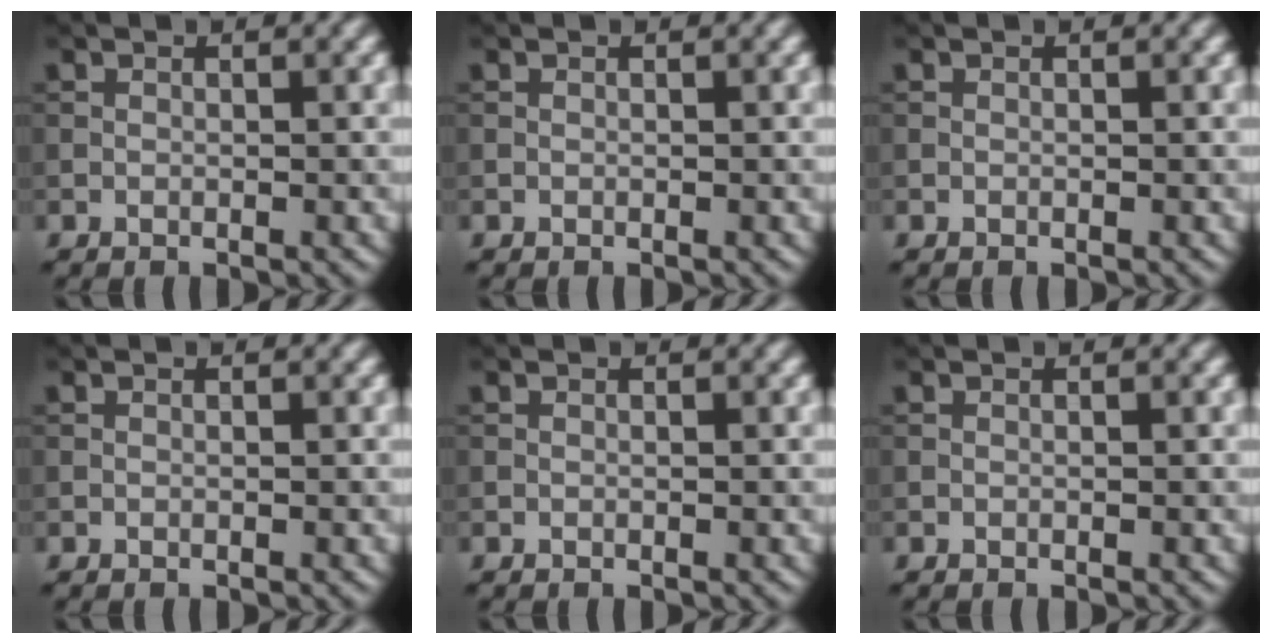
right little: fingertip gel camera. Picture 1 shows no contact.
{"total": 0.0}
{"total": 0.0}
{"total": 0.0}
{"total": 0.0}
{"total": 0.0}